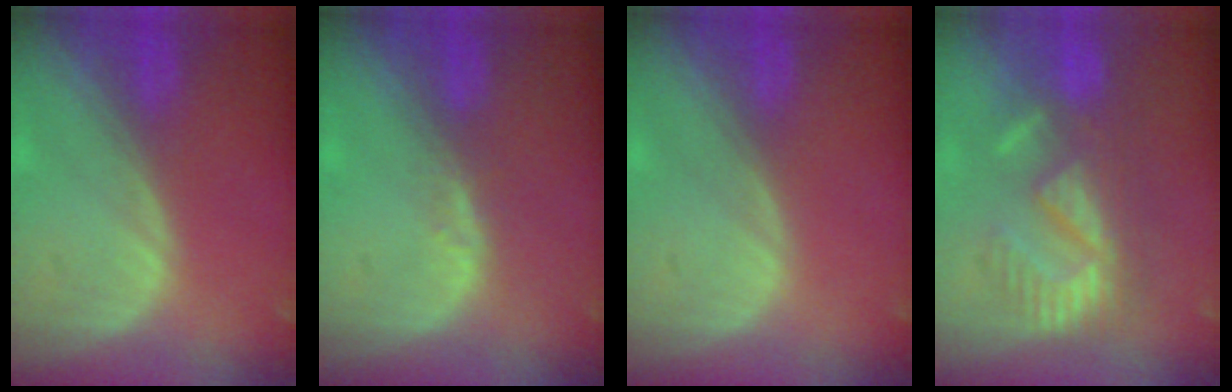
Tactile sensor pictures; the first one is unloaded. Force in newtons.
{"total": 1.9, "press": 1.4, "slide": 1.3}
{"total": 0.0}
{"total": 8.7, "press": 8.5, "slide": 1.7}